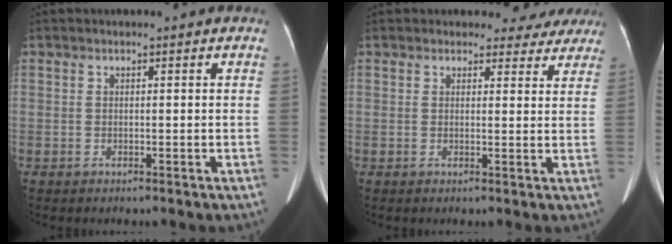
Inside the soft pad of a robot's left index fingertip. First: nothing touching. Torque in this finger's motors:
{"motor_torque": [1.03, -1.11, 0.23, 0.02]}